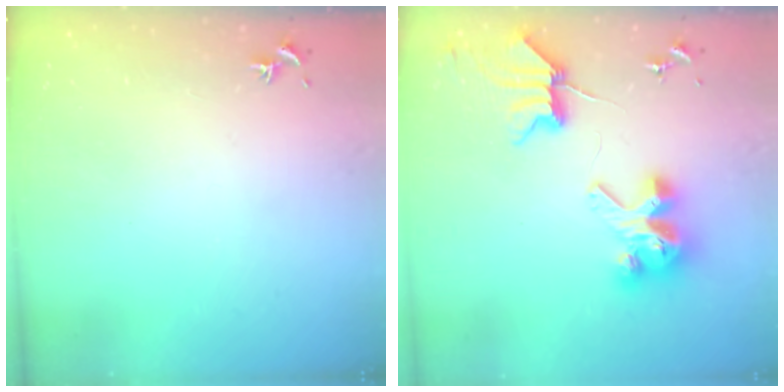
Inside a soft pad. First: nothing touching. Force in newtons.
{"total": 8.5, "press": 8.4, "slide": 1.3}